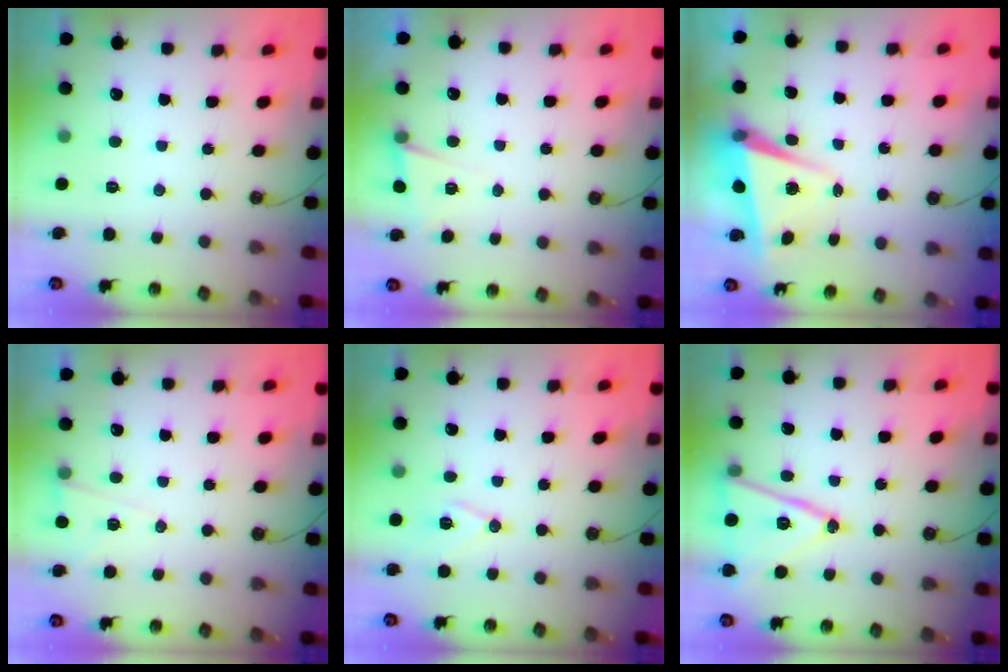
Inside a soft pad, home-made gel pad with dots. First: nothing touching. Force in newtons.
{"total": 3.0, "press": 2.7, "slide": 1.2}
{"total": 4.8, "press": 4.7, "slide": 1.1}
{"total": 5.9, "press": 5.2, "slide": 2.8}
{"total": 9.4, "press": 8.7, "slide": 3.5}
{"total": 15.4, "press": 15.0, "slide": 3.4}